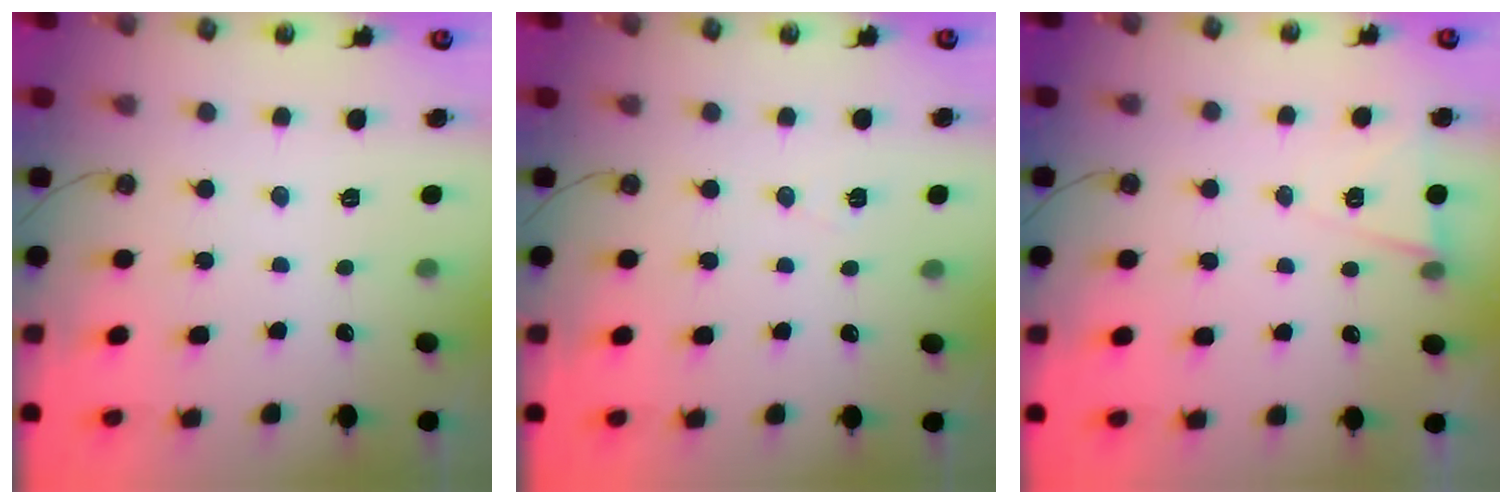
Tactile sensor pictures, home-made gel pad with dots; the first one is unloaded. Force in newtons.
{"total": 5.5, "press": 3.2, "slide": 4.5}
{"total": 6.8, "press": 4.9, "slide": 4.7}